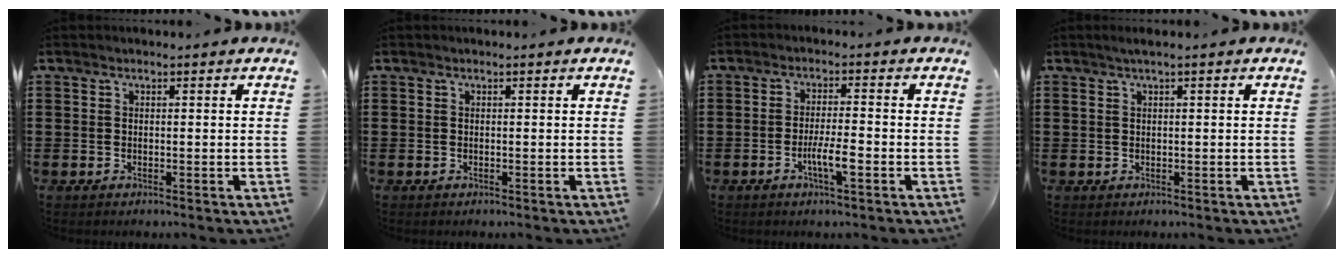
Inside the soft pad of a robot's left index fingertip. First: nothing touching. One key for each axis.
{"total": 0.0}
{"total": 4.4, "fx": -1.7, "fy": 0.8, "fz": 4.0, "tx": -0.074, "ty": 0.001, "tz": -0.032}
{"total": 1.2, "fx": 0.3, "fy": 0.0, "fz": 1.1, "tx": -0.019, "ty": -0.002, "tz": 0.006}